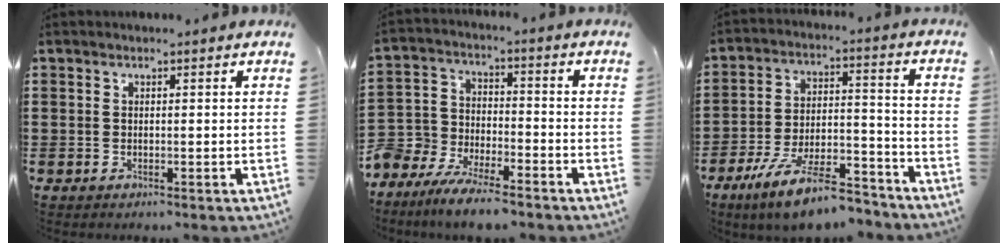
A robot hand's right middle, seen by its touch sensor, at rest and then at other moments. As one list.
[{"total": 7.9, "force": [-7.5, 2.1, 1.8], "torque": [-0.055, 0.013, -0.153]}, {"total": 11.8, "force": [-9.5, 2.2, 6.7], "torque": [-0.123, 0.025, -0.180]}]